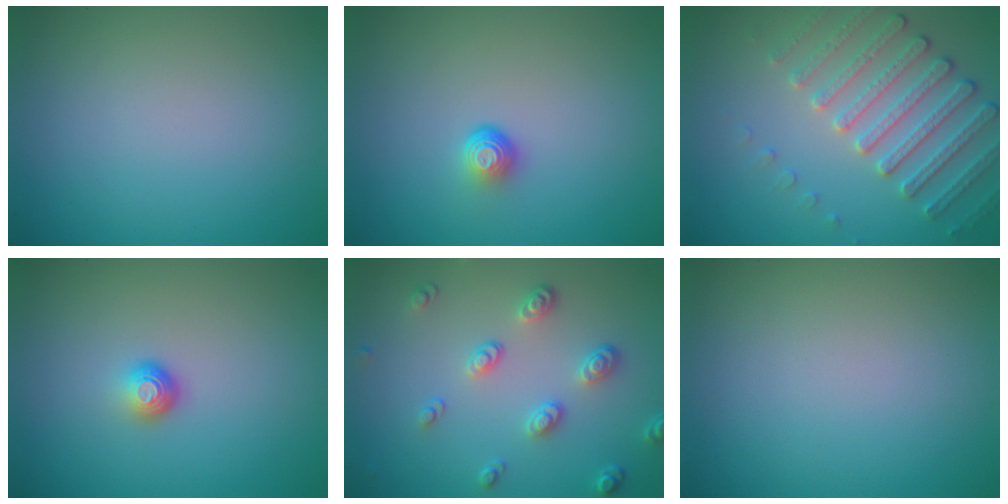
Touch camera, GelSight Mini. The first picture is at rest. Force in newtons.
{"total": 1.7, "press": 1.0, "slide": 1.4}
{"total": 4.3, "press": 4.1, "slide": 1.3}
{"total": 1.5, "press": 1.0, "slide": 1.1}
{"total": 3.6, "press": 2.9, "slide": 2.1}
{"total": 0.0}